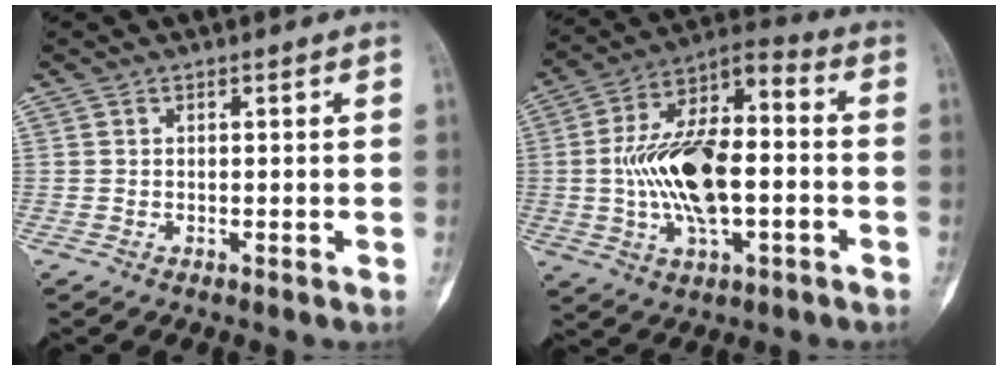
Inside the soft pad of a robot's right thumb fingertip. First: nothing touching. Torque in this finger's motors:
{"motor_torque": [2.33, 2.51, 1.10, -0.81, 0.67]}